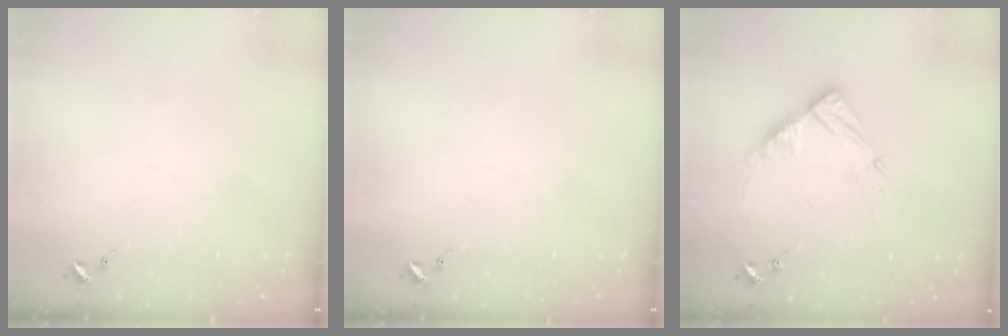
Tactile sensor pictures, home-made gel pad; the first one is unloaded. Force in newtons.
{"total": 0.0}
{"total": 10.2, "press": 10.1, "slide": 0.9}